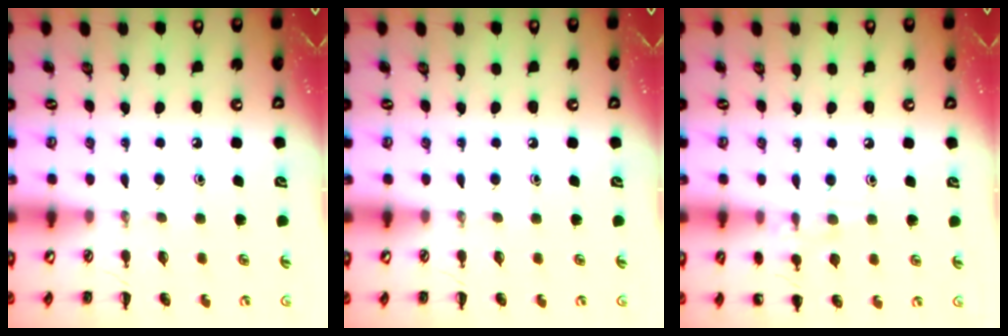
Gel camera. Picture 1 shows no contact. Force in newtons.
{"total": 0.0}
{"total": 7.7, "press": 7.5, "slide": 2.0}